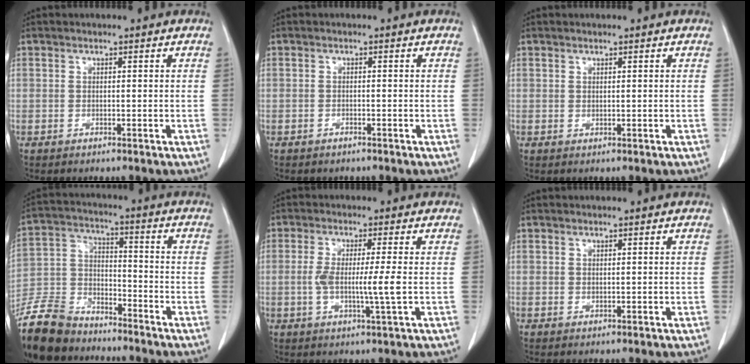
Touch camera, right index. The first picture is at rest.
{"total": 0.9, "force": [-0.7, 0.5, 0.3], "torque": [-0.011, 0.001, -0.011]}
{"total": 0.0}
{"total": 13.5, "force": [-11.8, 5.1, 4.1], "torque": [-0.094, 0.003, -0.226]}
{"total": 6.3, "force": [-0.6, -0.1, 6.2], "torque": [-0.119, -0.009, -0.014]}
{"total": 0.0}